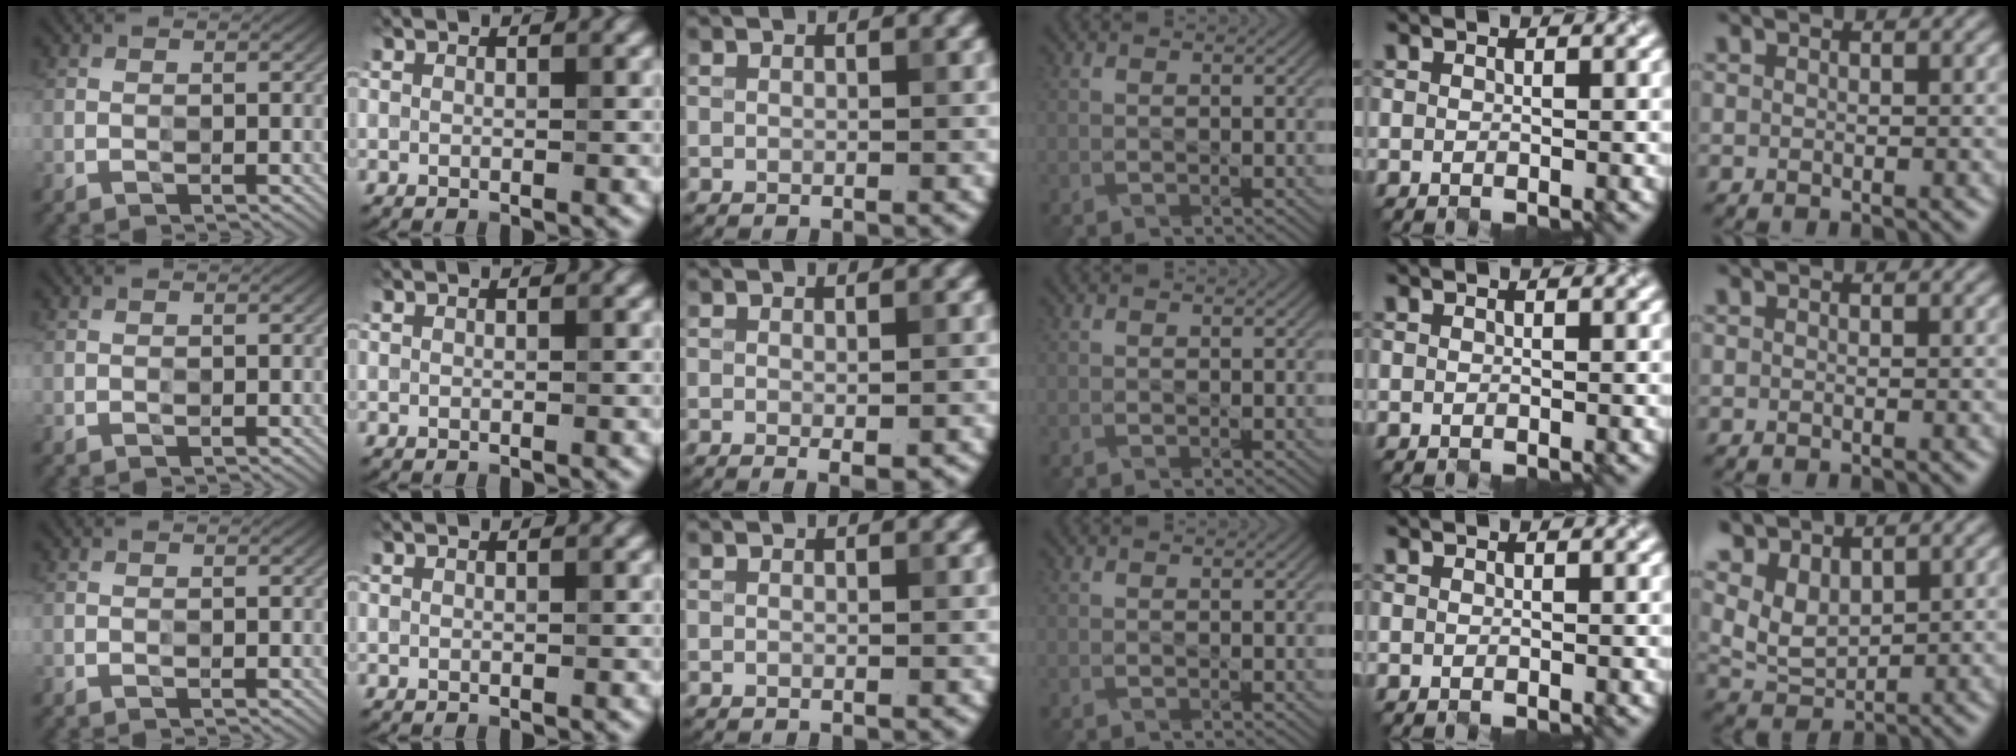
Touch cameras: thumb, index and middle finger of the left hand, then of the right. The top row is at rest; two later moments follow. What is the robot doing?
{"motion": "close", "object": "egg carton"}